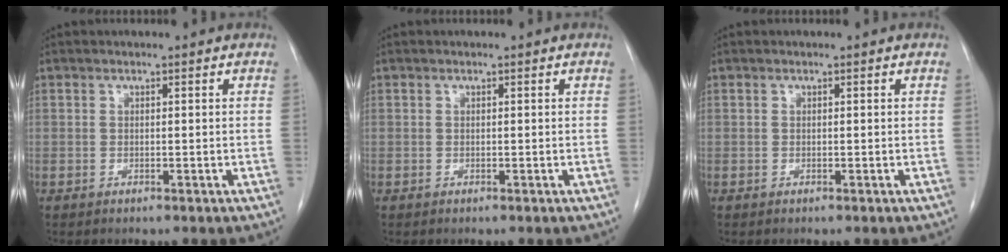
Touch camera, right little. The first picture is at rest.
{"total": 0.0}
{"total": 0.0}